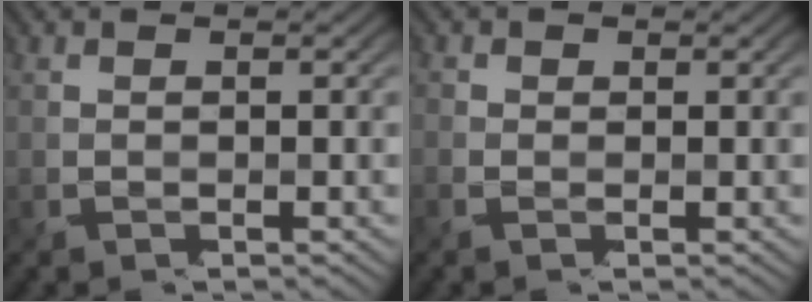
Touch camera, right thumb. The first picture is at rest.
{"total": 1.0, "force": [0.0, 1.0, 0.2], "torque": [-0.005, 0.001, -0.006]}